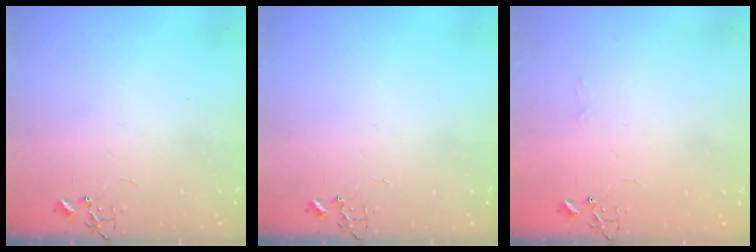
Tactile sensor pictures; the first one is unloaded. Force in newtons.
{"total": 0.0}
{"total": 3.0, "press": 3.0, "slide": 0.3}